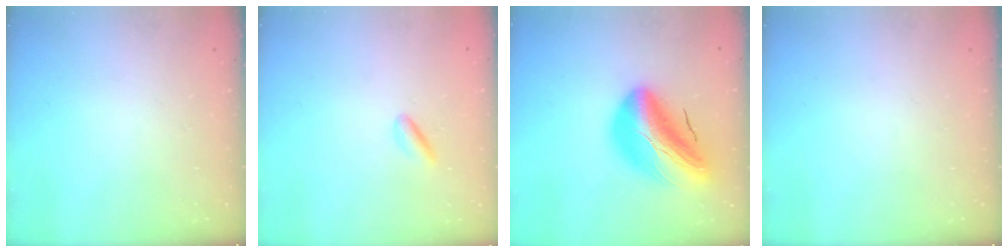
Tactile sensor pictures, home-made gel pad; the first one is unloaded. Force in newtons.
{"total": 2.4, "press": 2.2, "slide": 0.8}
{"total": 21.8, "press": 21.0, "slide": 5.8}
{"total": 0.0}